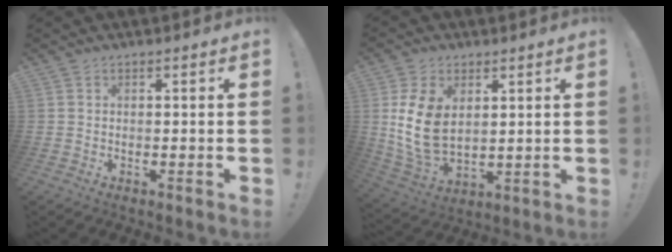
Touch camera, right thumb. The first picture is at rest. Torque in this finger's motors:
{"motor_torque": [1.11, 2.52, 1.40, 0.04, 0.49]}